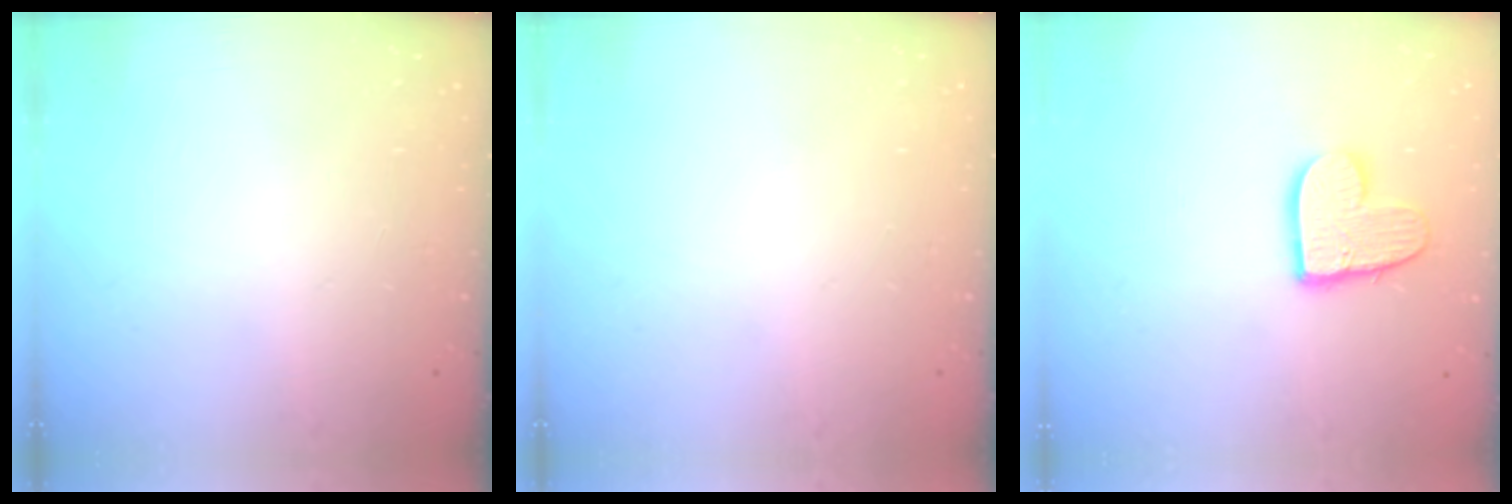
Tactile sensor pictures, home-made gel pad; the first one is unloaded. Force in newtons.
{"total": 0.0}
{"total": 10.9, "press": 10.8, "slide": 0.7}